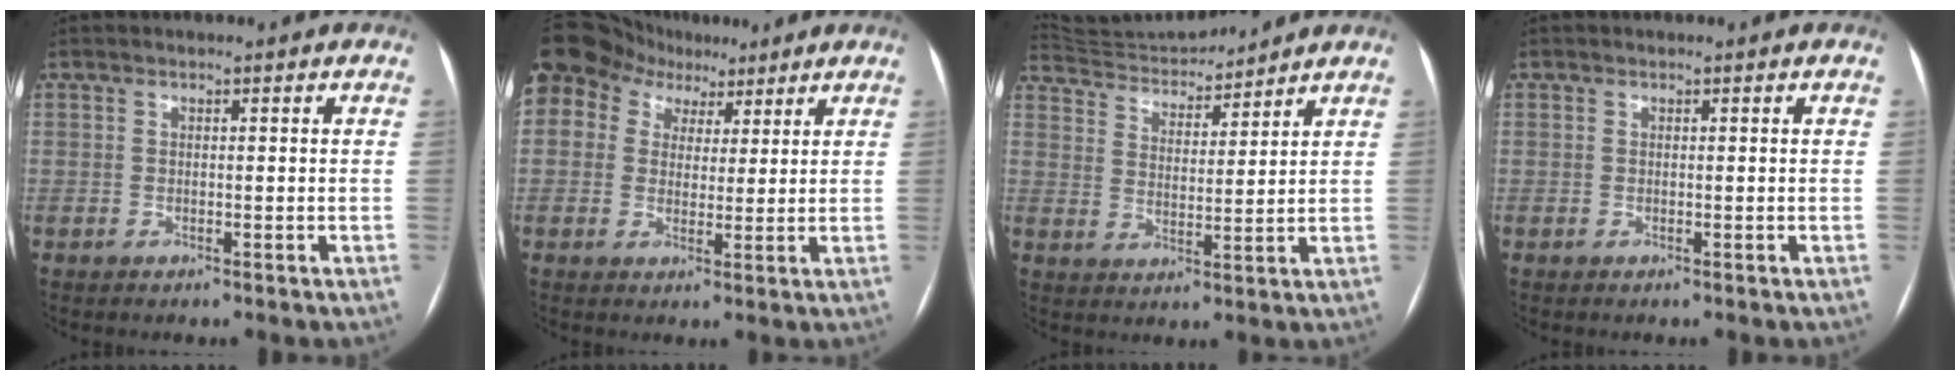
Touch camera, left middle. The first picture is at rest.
{"total": 22.8, "force": [12.0, 17.2, 8.7], "torque": [-0.277, 0.098, 0.224]}
{"total": 10.2, "force": [10.2, 0.7, 0.7], "torque": [-0.017, 0.016, 0.178]}
{"total": 0.0}